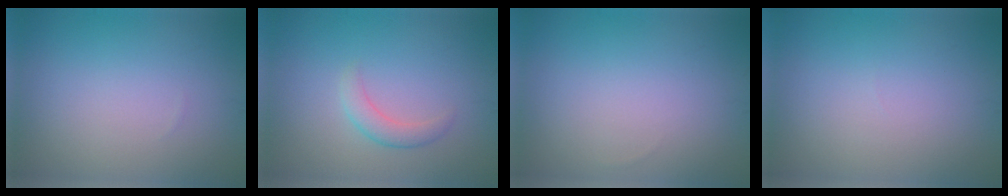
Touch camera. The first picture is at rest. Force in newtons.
{"total": 1.9, "press": 1.9, "slide": 0.1}
{"total": 0.0}
{"total": 0.0}